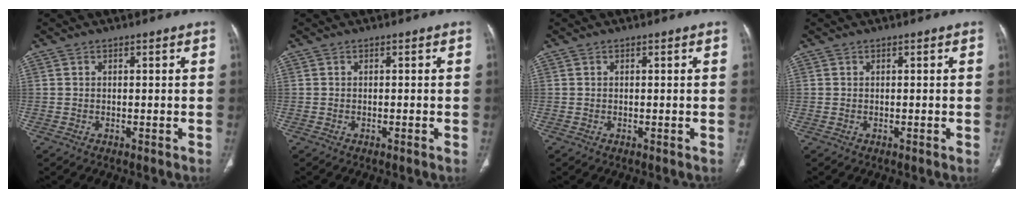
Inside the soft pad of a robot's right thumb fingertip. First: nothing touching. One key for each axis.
{"total": 0.0}
{"total": 0.0}
{"total": 0.0}